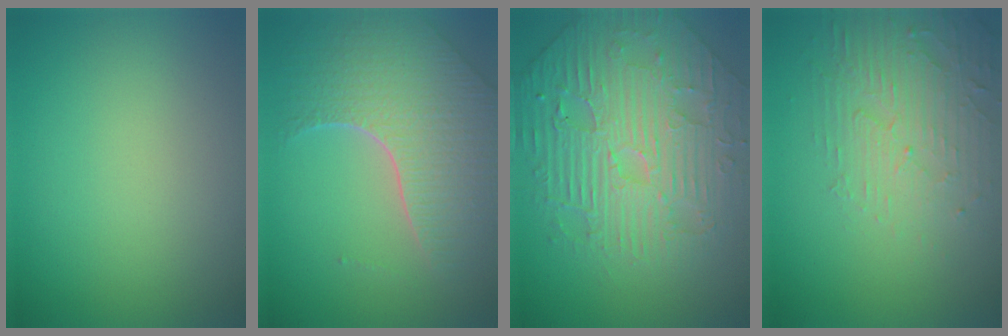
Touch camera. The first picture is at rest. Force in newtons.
{"total": 7.6, "press": 5.3, "slide": 5.5}
{"total": 6.9, "press": 5.9, "slide": 3.5}
{"total": 5.0, "press": 3.3, "slide": 3.8}